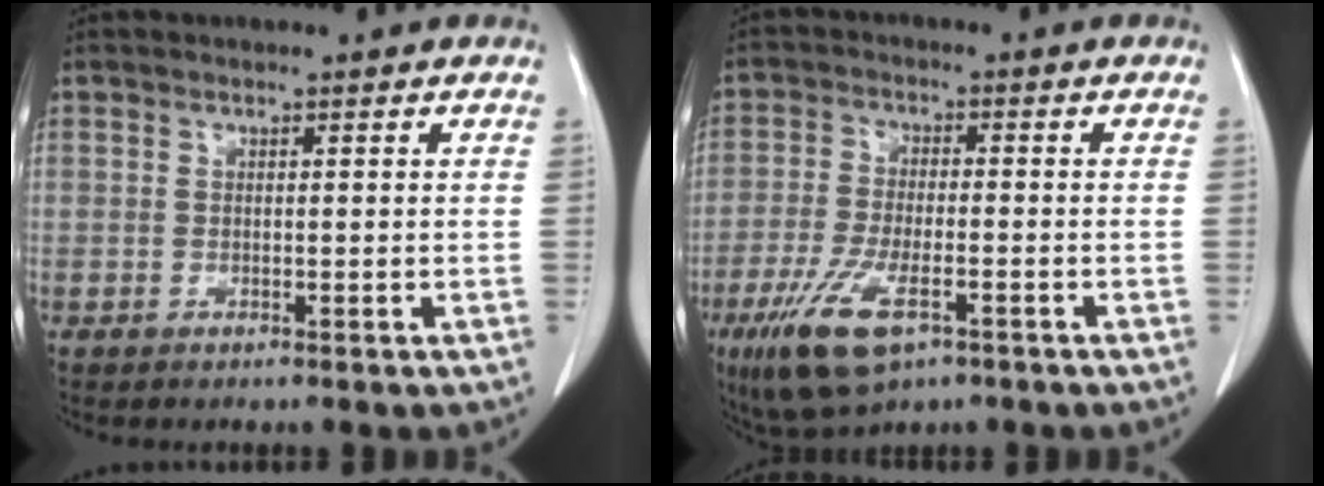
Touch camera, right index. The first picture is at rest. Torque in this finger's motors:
{"motor_torque": [1.32, -0.81, 0.55, 0.19]}